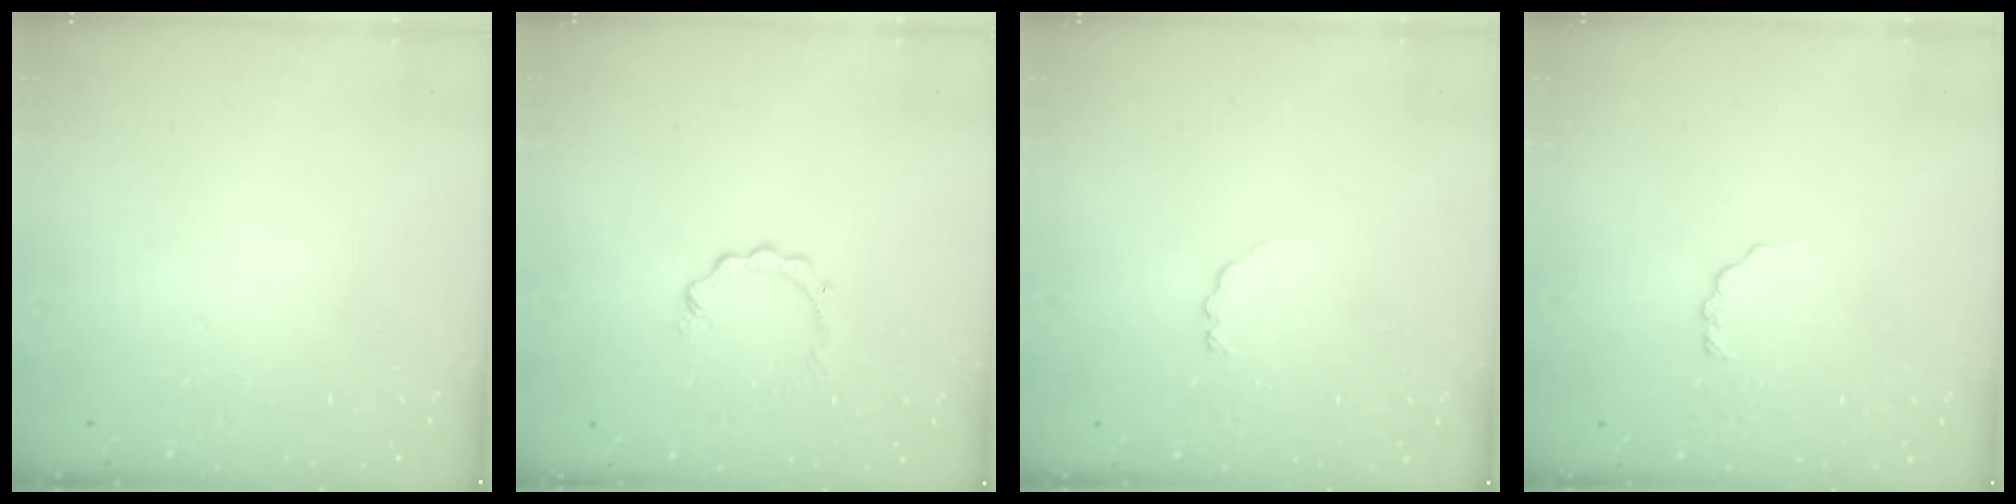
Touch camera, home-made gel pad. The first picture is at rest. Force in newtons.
{"total": 2.8, "press": 2.8, "slide": 0.4}
{"total": 2.9, "press": 2.9, "slide": 0.4}
{"total": 2.6, "press": 2.6, "slide": 0.3}